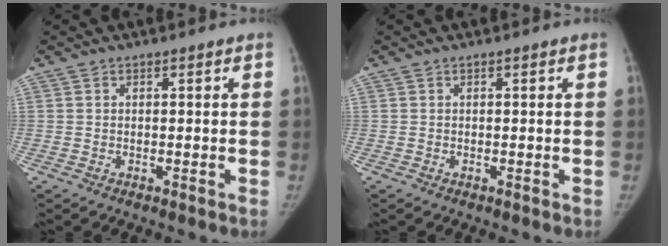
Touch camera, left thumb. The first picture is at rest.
{"total": 0.0}